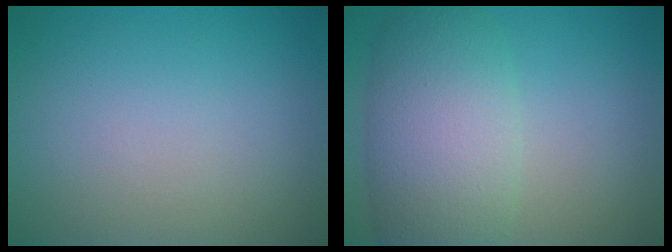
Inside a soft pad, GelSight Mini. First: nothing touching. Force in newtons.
{"total": 7.5, "press": 7.5, "slide": 0.1}